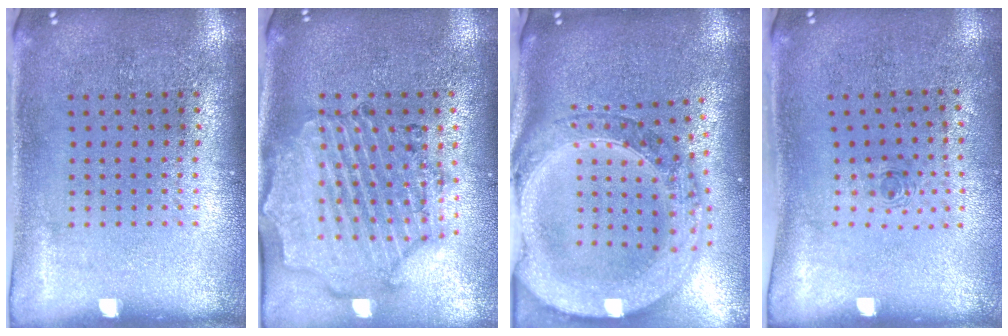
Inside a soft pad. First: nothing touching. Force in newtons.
{"total": 1.7, "press": 1.7, "slide": 0.3}
{"total": 3.8, "press": 2.9, "slide": 2.4}
{"total": 0.7, "press": 0.3, "slide": 0.6}